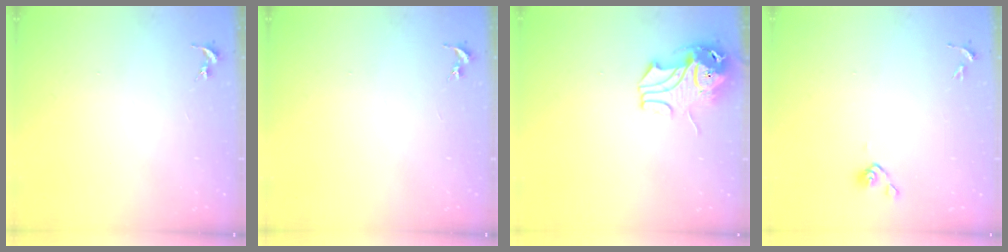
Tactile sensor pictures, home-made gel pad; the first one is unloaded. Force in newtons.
{"total": 0.0}
{"total": 9.5, "press": 9.4, "slide": 1.2}
{"total": 4.2, "press": 4.1, "slide": 1.1}